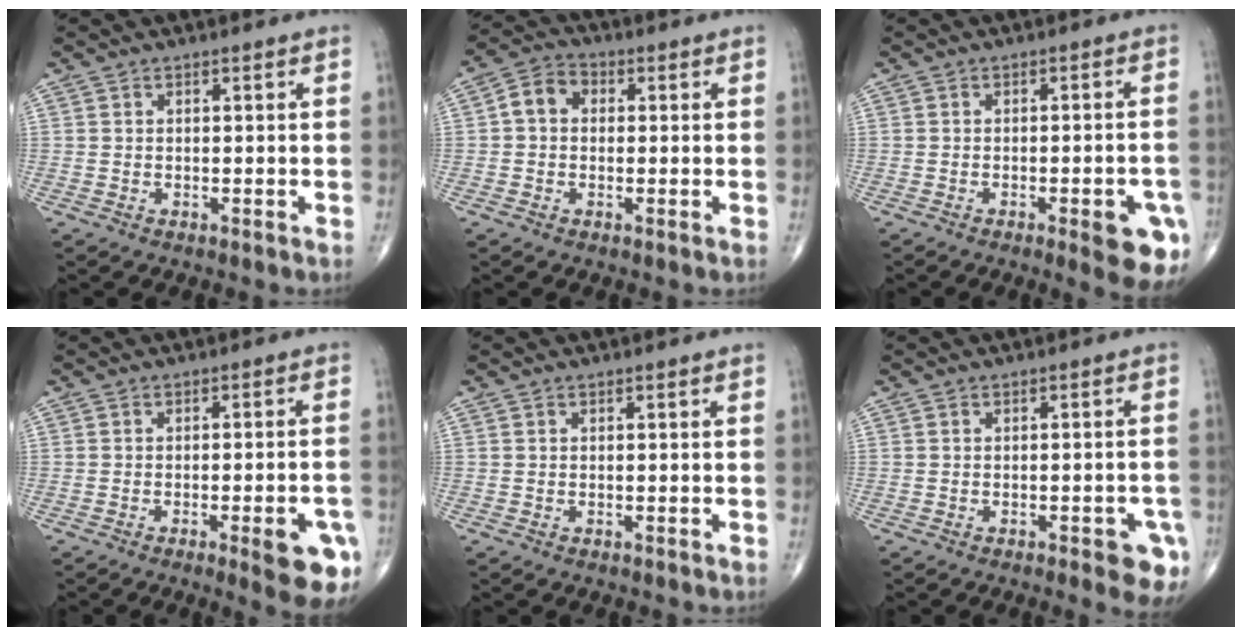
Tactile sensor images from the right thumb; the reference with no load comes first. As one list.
[{"total": 5.4, "force": [0.4, 4.3, 3.3], "torque": [-0.046, 0.017, -0.003]}, {"total": 9.4, "force": [-4.1, 2.6, 8.1], "torque": [-0.080, 0.009, -0.045]}, {"total": 10.2, "force": [-4.4, 2.4, 8.8], "torque": [-0.093, 0.008, -0.049]}, {"total": 0.0}, {"total": 6.6, "force": [-3.2, 2.3, 5.3], "torque": [-0.046, 0.009, -0.036]}]